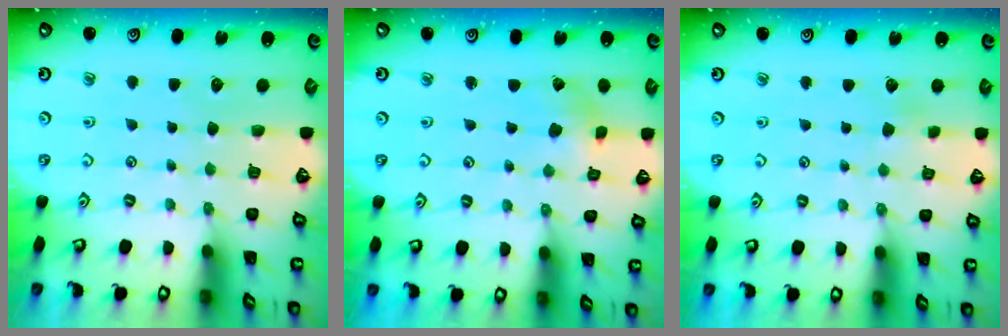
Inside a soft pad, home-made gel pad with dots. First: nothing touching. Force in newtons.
{"total": 0.9, "press": 0.8, "slide": 0.2}
{"total": 1.7, "press": 1.7, "slide": 0.1}